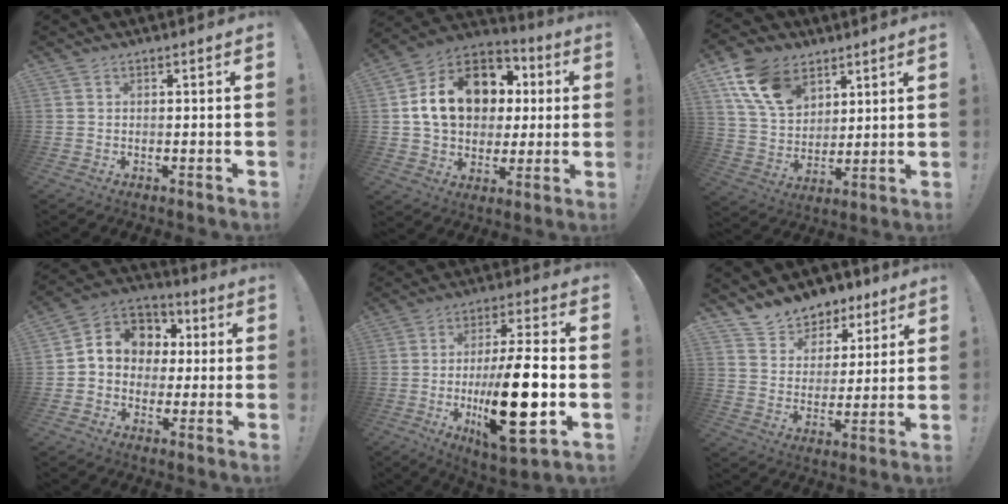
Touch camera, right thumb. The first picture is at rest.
{"total": 18.8, "force": [4.1, 14.3, 11.5], "torque": [-0.179, 0.002, 0.090]}
{"total": 15.7, "force": [8.6, 10.4, 8.0], "torque": [-0.143, -0.031, 0.169]}
{"total": 9.3, "force": [1.0, 8.5, 3.5], "torque": [-0.046, 0.000, 0.026]}
{"total": 21.8, "force": [-4.3, 6.9, 20.3], "torque": [-0.332, 0.000, -0.065]}
{"total": 8.5, "force": [6.6, 5.3, 0.7], "torque": [-0.022, -0.057, 0.129]}